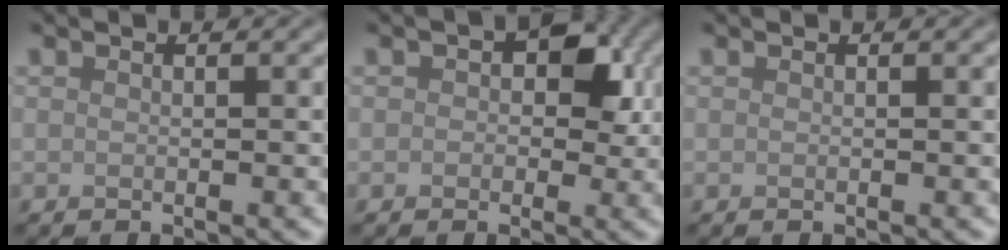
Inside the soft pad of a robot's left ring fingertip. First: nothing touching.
{"total": 3.6, "force": [0.7, 2.6, 2.4], "torque": [-0.013, 0.007, 0.001]}
{"total": 0.0}